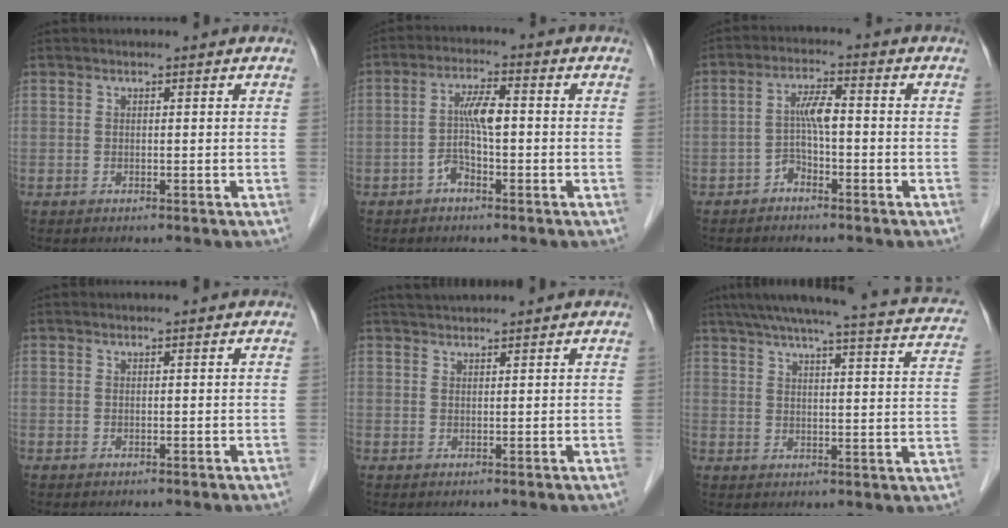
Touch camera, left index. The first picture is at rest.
{"total": 4.7, "force": [-1.0, 1.3, 4.4], "torque": [-0.089, 0.014, -0.021]}
{"total": 3.7, "force": [-1.2, 1.2, 3.3], "torque": [-0.064, 0.013, -0.023]}
{"total": 0.0}
{"total": 2.5, "force": [2.4, -0.1, 0.7], "torque": [-0.013, 0.023, 0.046]}
{"total": 24.6, "force": [20.9, 2.7, 12.7], "torque": [-0.183, 0.003, 0.245]}